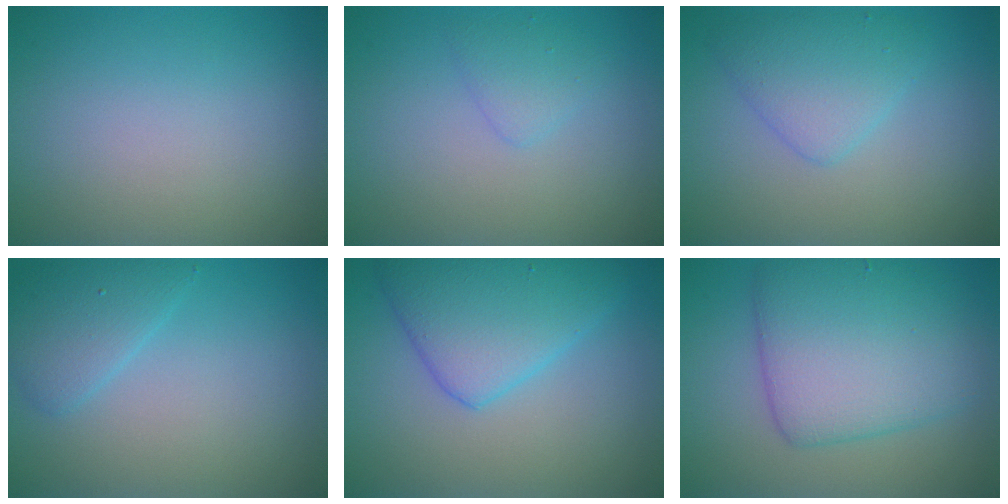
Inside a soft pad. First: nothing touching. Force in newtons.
{"total": 1.5, "press": 1.5, "slide": 0.0}
{"total": 3.1, "press": 3.1, "slide": 0.0}
{"total": 2.7, "press": 2.7, "slide": 0.2}
{"total": 4.1, "press": 4.1, "slide": 0.2}
{"total": 7.3, "press": 7.3, "slide": 0.1}